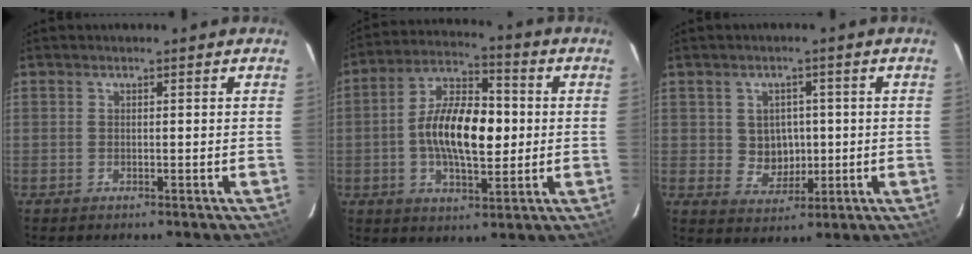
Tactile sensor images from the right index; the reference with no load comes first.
{"total": 14.3, "force": [-0.5, 6.7, 12.7], "torque": [-0.231, 0.017, -0.012]}
{"total": 5.6, "force": [0.3, 5.2, 2.0], "torque": [-0.040, 0.009, 0.016]}